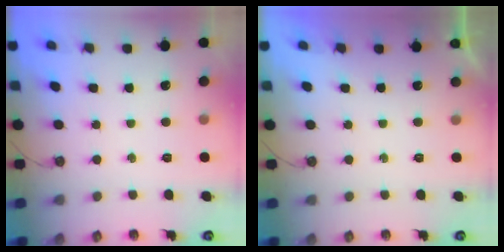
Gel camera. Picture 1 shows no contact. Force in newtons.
{"total": 0.0}